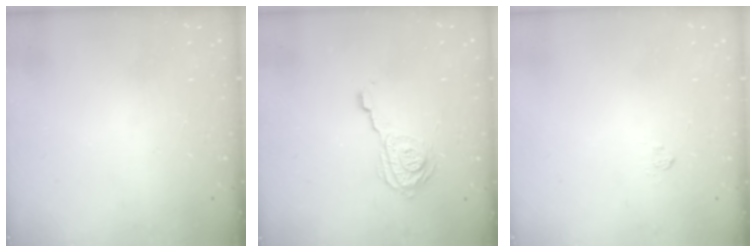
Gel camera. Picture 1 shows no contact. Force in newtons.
{"total": 12.7, "press": 12.6, "slide": 1.8}
{"total": 2.4, "press": 2.1, "slide": 1.3}